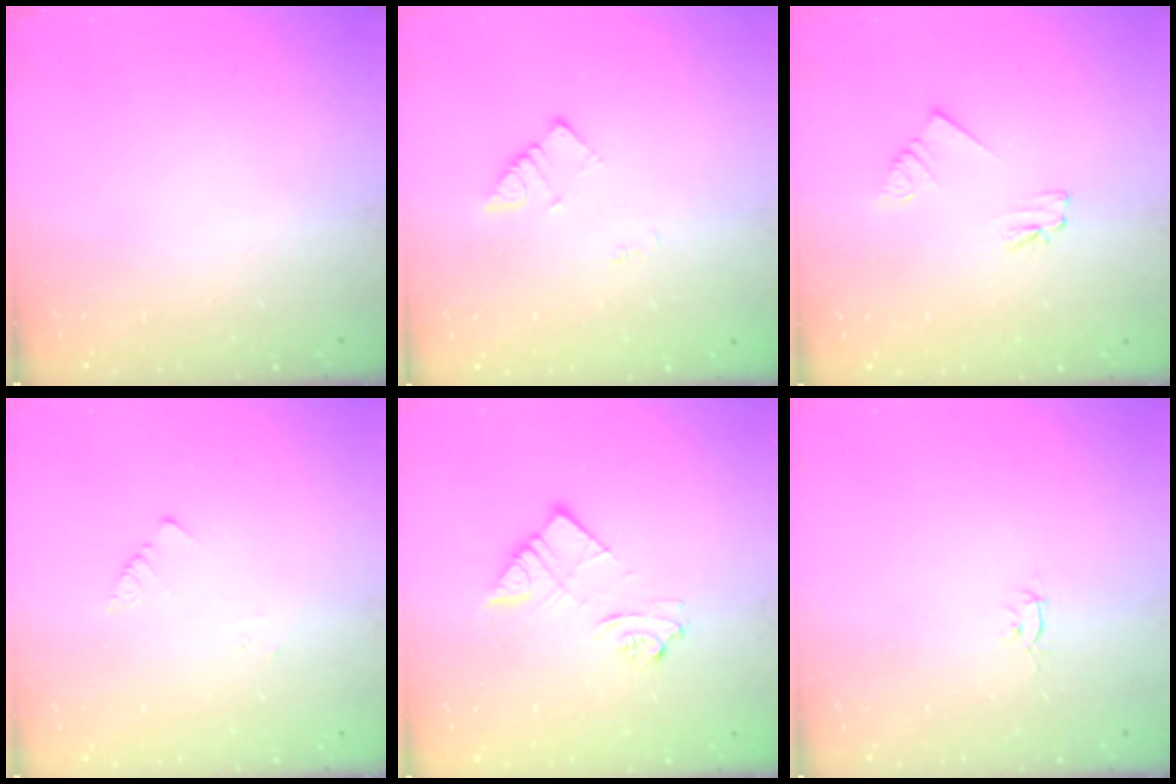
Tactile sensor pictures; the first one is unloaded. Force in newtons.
{"total": 2.7, "press": 2.7, "slide": 0.4}
{"total": 1.6, "press": 1.5, "slide": 0.2}
{"total": 1.3, "press": 1.2, "slide": 0.1}
{"total": 9.8, "press": 9.7, "slide": 0.9}
{"total": 2.6, "press": 2.6, "slide": 0.3}